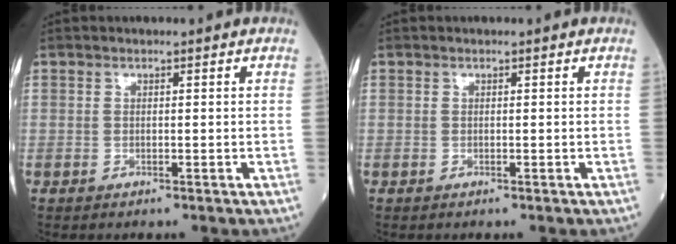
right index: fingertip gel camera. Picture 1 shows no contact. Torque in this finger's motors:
{"motor_torque": [0.00, 0.00, 0.00, 0.01]}